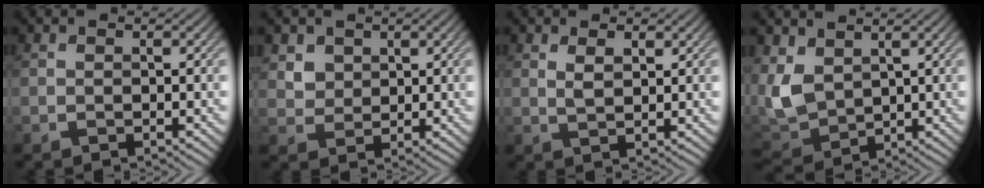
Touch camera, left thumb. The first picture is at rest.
{"total": 3.0, "force": [1.7, 2.3, 0.9], "torque": [-0.036, -0.012, 0.038]}
{"total": 2.0, "force": [1.2, 0.7, 1.5], "torque": [-0.032, -0.005, 0.026]}
{"total": 8.1, "force": [3.2, 5.4, 5.2], "torque": [-0.163, 0.000, 0.069]}